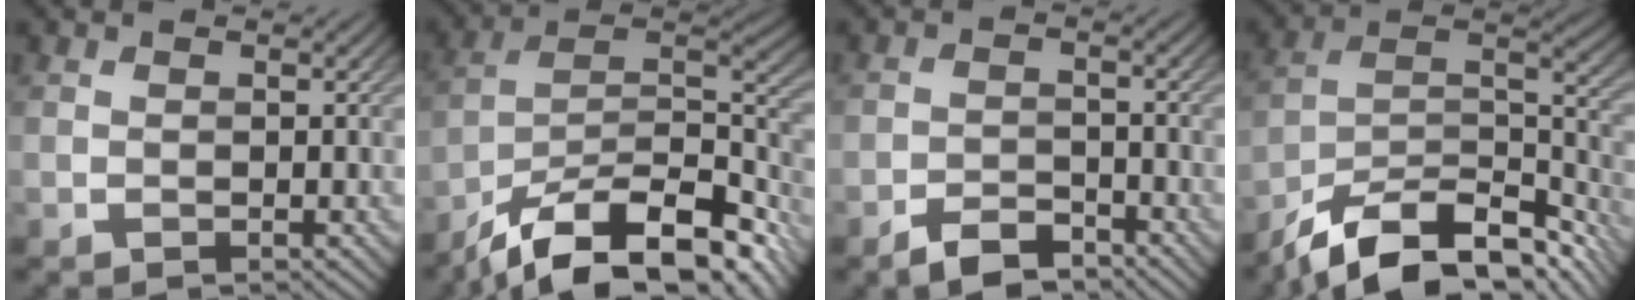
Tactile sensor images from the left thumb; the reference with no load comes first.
{"total": 17.4, "force": [-13.2, 5.8, 9.7], "torque": [-0.193, -0.028, -0.206]}
{"total": 4.1, "force": [-3.3, 1.5, 1.9], "torque": [-0.033, 0.002, -0.065]}
{"total": 14.7, "force": [-10.9, 5.8, 8.1], "torque": [-0.173, -0.022, -0.175]}